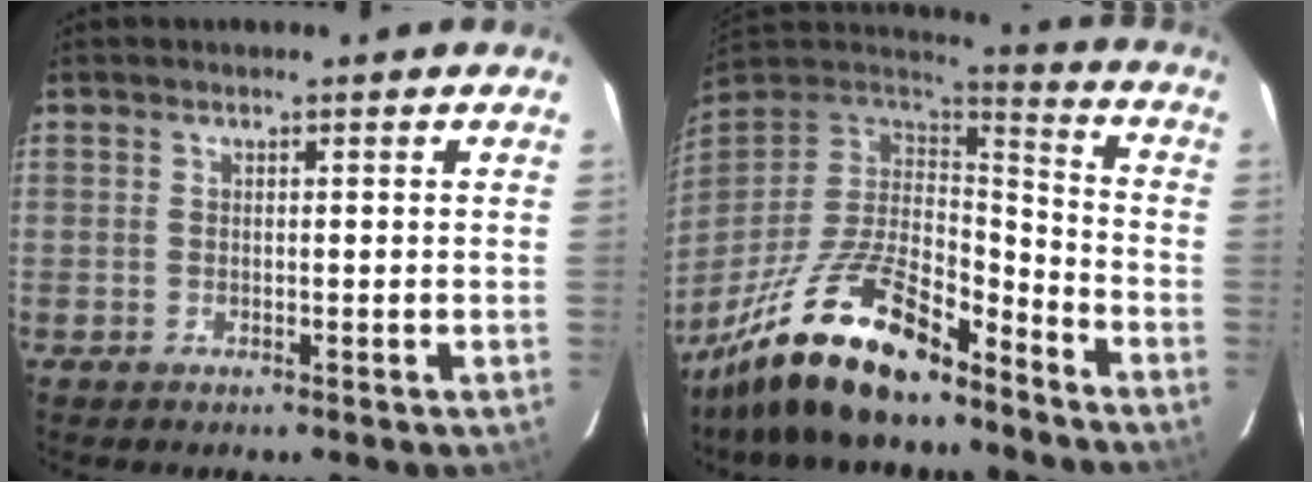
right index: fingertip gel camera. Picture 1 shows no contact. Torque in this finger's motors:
{"motor_torque": [1.12, -1.02, 1.05, 0.21]}